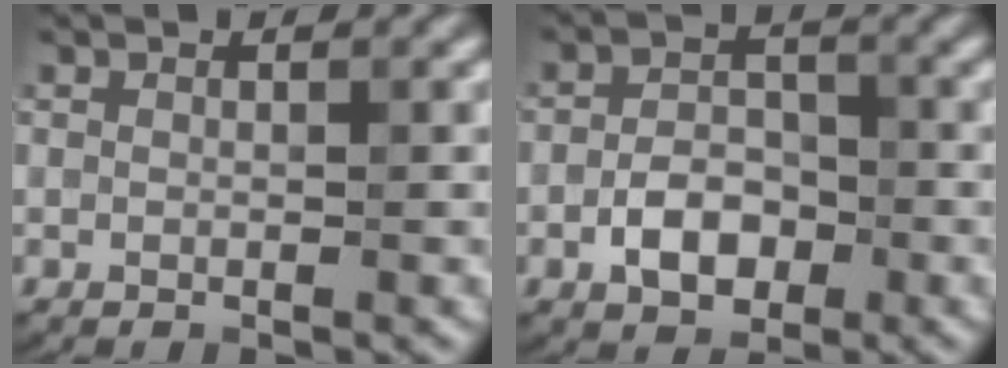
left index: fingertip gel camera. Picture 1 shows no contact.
{"total": 3.7, "force": [-1.5, 2.3, 2.4], "torque": [-0.035, 0.007, -0.031]}